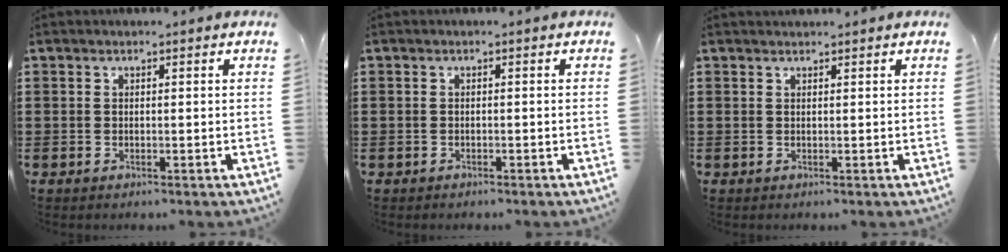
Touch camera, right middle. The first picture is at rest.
{"total": 0.7, "force": [-0.6, 0.3, 0.0], "torque": [0.000, 0.002, -0.015]}
{"total": 0.5, "force": [0.5, 0.2, -0.1], "torque": [0.009, -0.001, 0.008]}